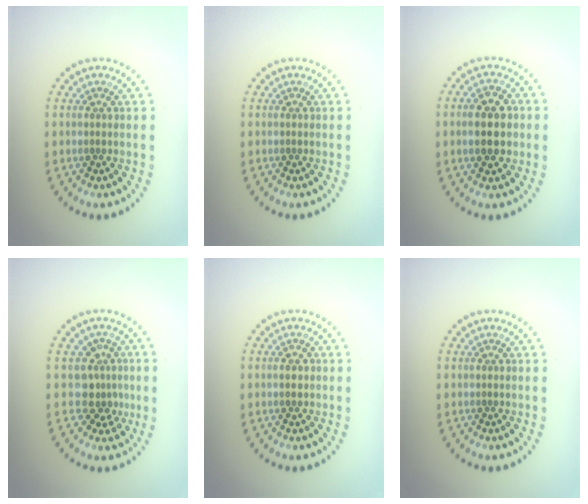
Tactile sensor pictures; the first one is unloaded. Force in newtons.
{"total": 0.0}
{"total": 4.5, "press": 4.5, "slide": 0.2}
{"total": 2.8, "press": 2.1, "slide": 1.9}
{"total": 1.5, "press": 1.5, "slide": 0.1}
{"total": 0.0}